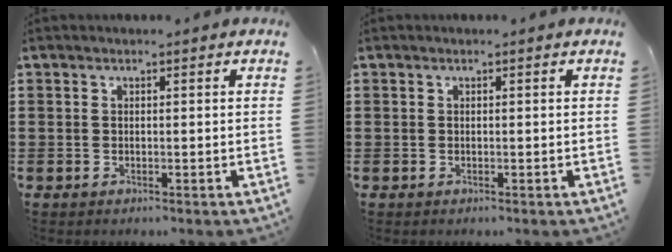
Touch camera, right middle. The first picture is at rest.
{"total": 0.0}